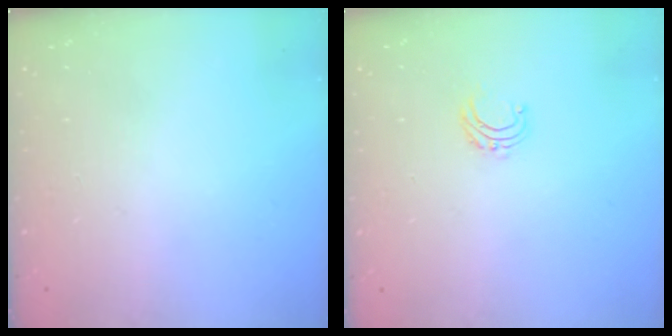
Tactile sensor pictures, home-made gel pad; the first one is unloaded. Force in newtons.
{"total": 4.7, "press": 4.7, "slide": 0.4}